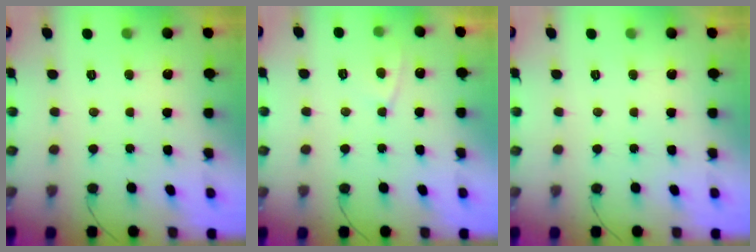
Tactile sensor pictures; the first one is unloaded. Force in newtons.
{"total": 4.0, "press": 4.0, "slide": 0.4}
{"total": 0.0}